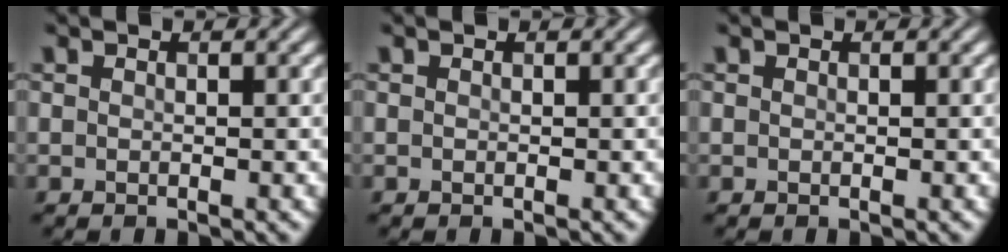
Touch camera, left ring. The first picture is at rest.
{"total": 0.0}
{"total": 0.0}